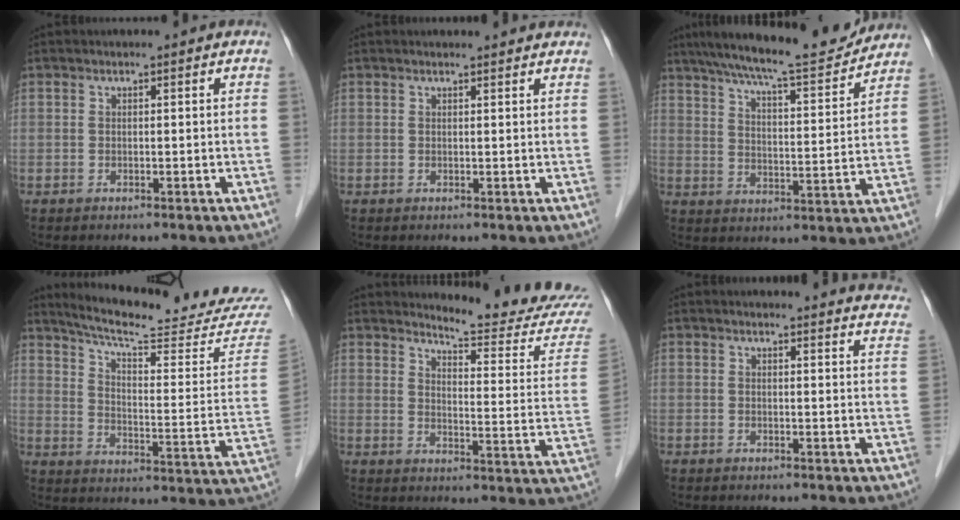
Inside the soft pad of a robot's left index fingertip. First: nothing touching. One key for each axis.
{"total": 3.3, "fx": 3.2, "fy": 0.4, "fz": 0.7, "tx": -0.013, "ty": 0.005, "tz": 0.027}
{"total": 15.4, "fx": 14.0, "fy": 1.1, "fz": 6.4, "tx": -0.105, "ty": -0.005, "tz": 0.203}
{"total": 23.6, "fx": 21.8, "fy": 0.0, "fz": 8.9, "tx": -0.140, "ty": -0.101, "tz": 0.275}
{"total": 15.5, "fx": 15.1, "fy": -1.2, "fz": 3.0, "tx": -0.041, "ty": -0.137, "tz": 0.167}
{"total": 13.5, "fx": 13.2, "fy": 1.5, "fz": 2.1, "tx": 0.008, "ty": -0.068, "tz": 0.108}